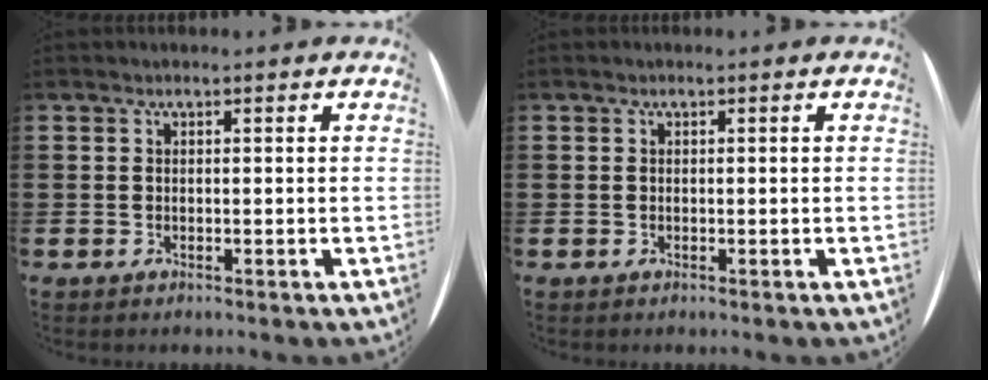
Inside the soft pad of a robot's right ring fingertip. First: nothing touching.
{"total": 0.0}